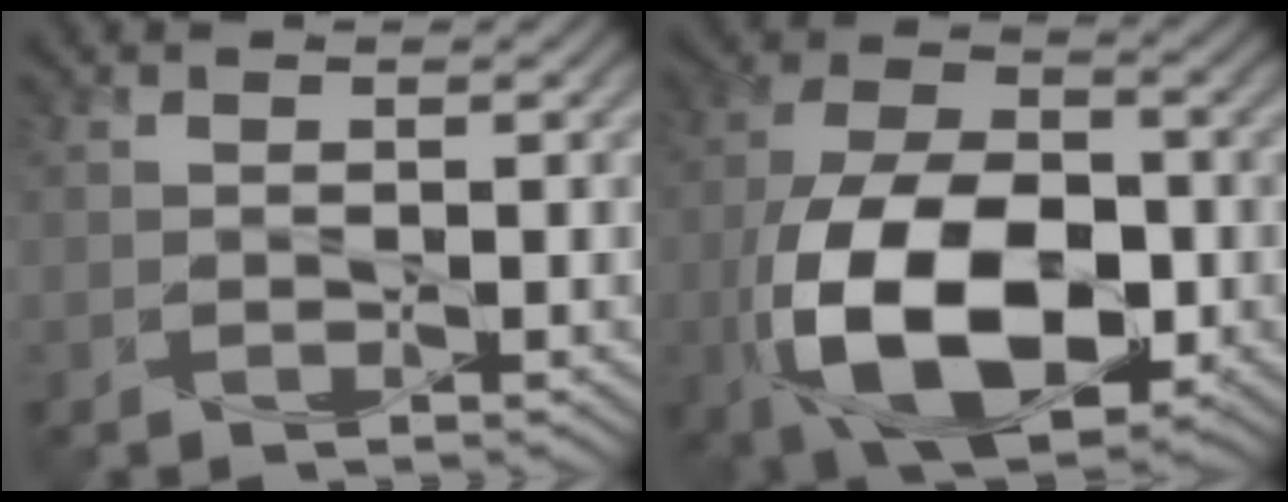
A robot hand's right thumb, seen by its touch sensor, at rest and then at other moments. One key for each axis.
{"total": 16.3, "fx": -4.9, "fy": 9.2, "fz": 12.6, "tx": -0.254, "ty": -0.020, "tz": -0.095}